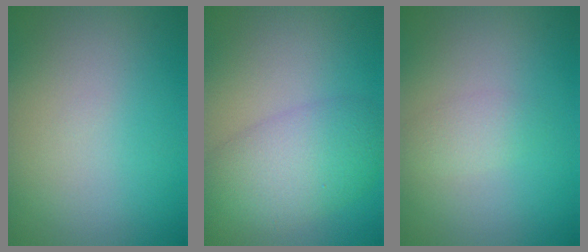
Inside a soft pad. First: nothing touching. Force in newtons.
{"total": 5.8, "press": 5.8, "slide": 0.2}
{"total": 1.4, "press": 1.4, "slide": 0.1}